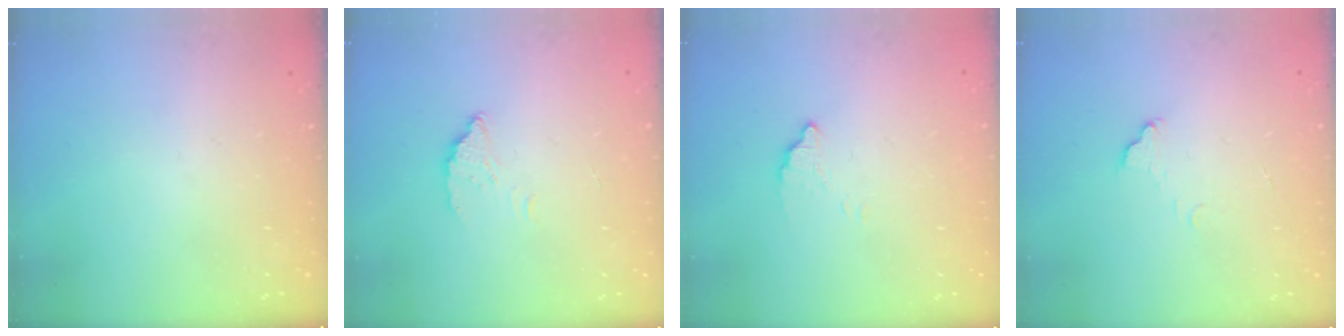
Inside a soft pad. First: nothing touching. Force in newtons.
{"total": 3.6, "press": 3.5, "slide": 0.4}
{"total": 2.5, "press": 2.5, "slide": 0.1}
{"total": 5.0, "press": 5.0, "slide": 0.3}